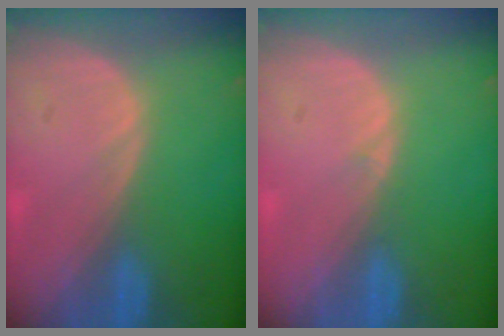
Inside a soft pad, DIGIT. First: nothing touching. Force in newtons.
{"total": 0.6, "press": 0.2, "slide": 0.5}